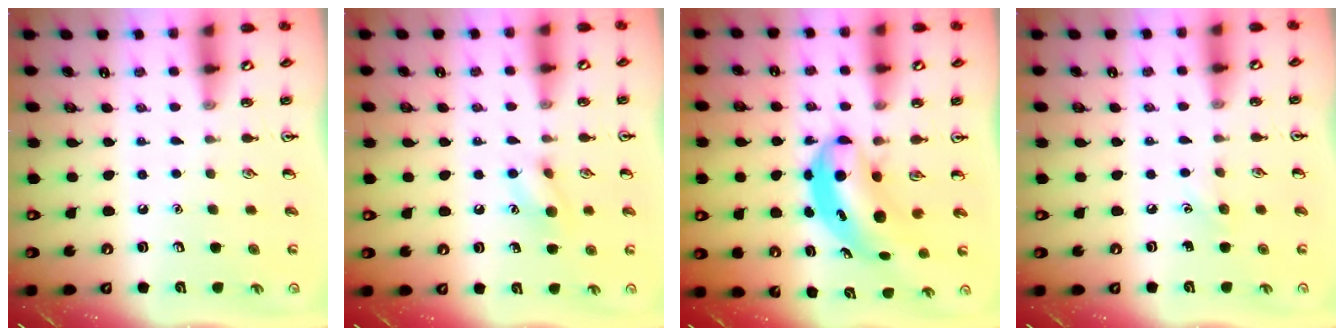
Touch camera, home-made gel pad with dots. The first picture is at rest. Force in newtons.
{"total": 7.9, "press": 7.8, "slide": 0.8}
{"total": 6.1, "press": 5.9, "slide": 1.6}
{"total": 5.0, "press": 4.7, "slide": 1.7}